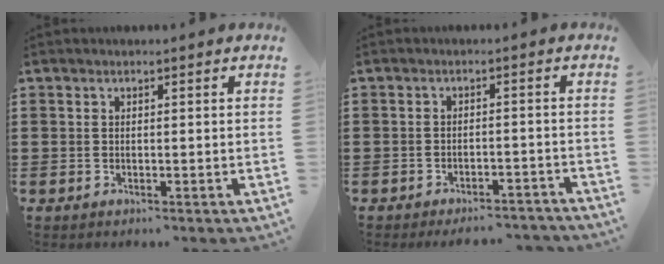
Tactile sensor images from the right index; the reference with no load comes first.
{"total": 2.9, "force": [-2.8, 0.2, 0.6], "torque": [-0.013, 0.002, -0.057]}